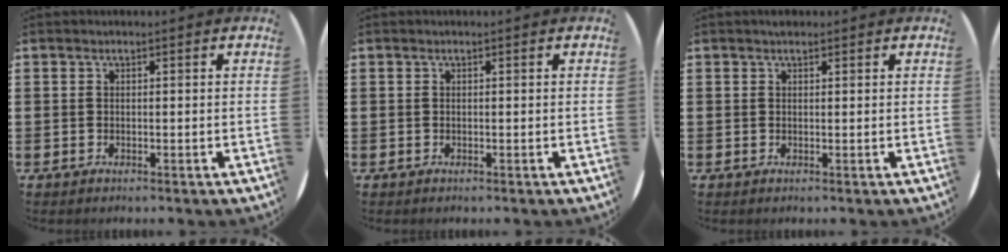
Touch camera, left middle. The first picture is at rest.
{"total": 0.0}
{"total": 0.6, "force": [0.5, 0.2, 0.1], "torque": [-0.003, 0.002, 0.011]}